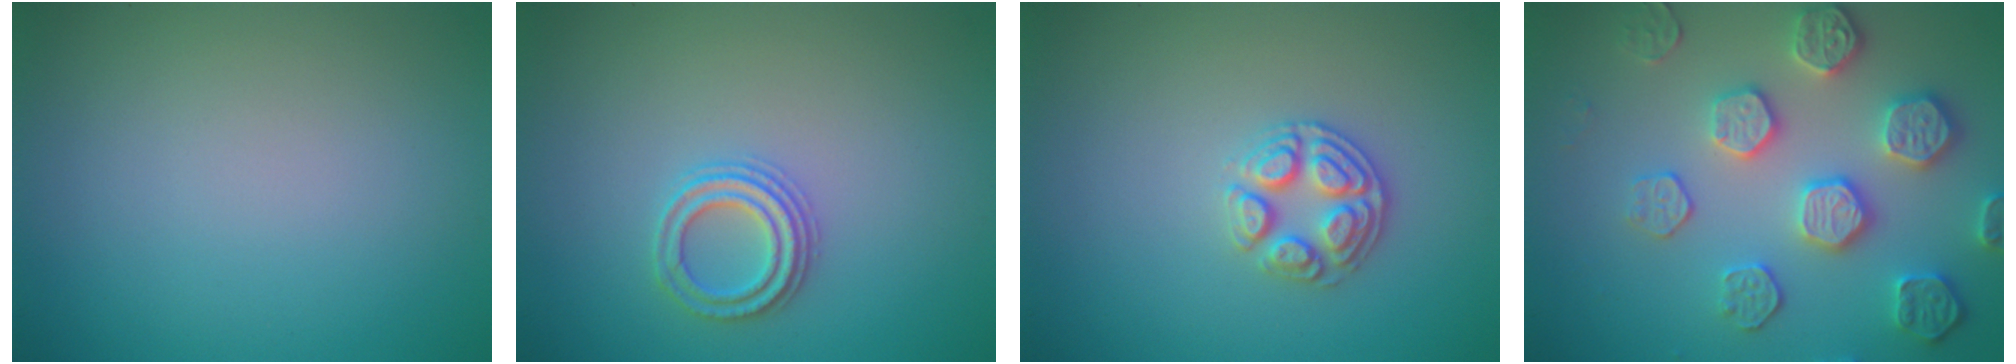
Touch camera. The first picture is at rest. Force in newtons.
{"total": 2.3, "press": 2.2, "slide": 0.5}
{"total": 2.9, "press": 2.8, "slide": 0.7}
{"total": 5.3, "press": 4.8, "slide": 2.2}